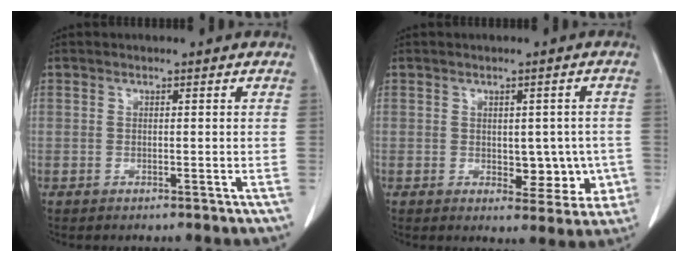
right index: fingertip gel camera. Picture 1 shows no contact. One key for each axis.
{"total": 6.5, "fx": -0.8, "fy": 3.9, "fz": 5.1, "tx": -0.043, "ty": 0.009, "tz": 0.000}